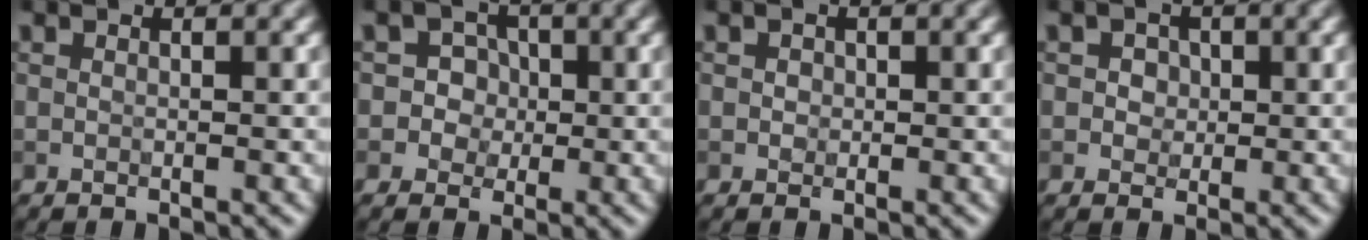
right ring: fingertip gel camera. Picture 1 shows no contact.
{"total": 2.8, "force": [0.2, 2.7, 0.7], "torque": [0.007, 0.004, -0.001]}
{"total": 0.7, "force": [0.0, 0.7, 0.2], "torque": [0.000, -0.001, 0.001]}
{"total": 1.9, "force": [0.5, 1.6, 0.9], "torque": [-0.013, 0.007, 0.008]}